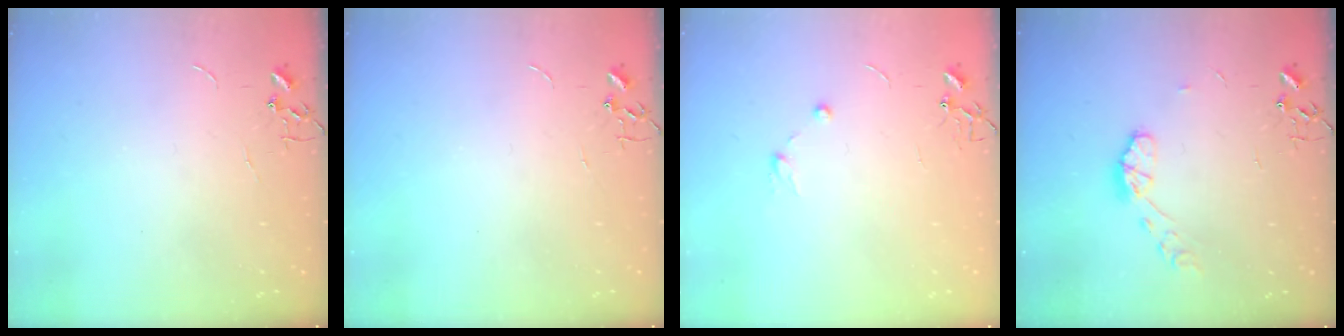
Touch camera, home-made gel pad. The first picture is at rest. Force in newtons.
{"total": 0.0}
{"total": 7.3, "press": 7.2, "slide": 1.2}
{"total": 7.5, "press": 7.5, "slide": 0.5}